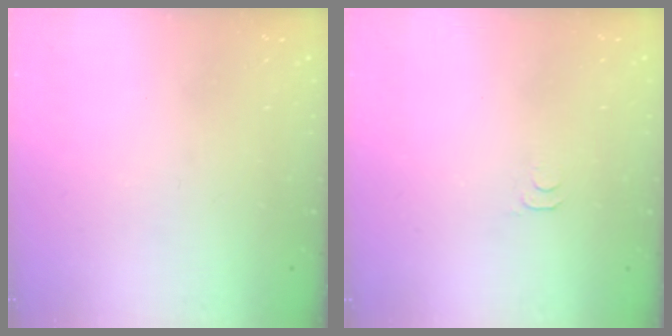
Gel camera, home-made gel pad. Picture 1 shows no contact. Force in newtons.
{"total": 2.8, "press": 2.7, "slide": 0.5}